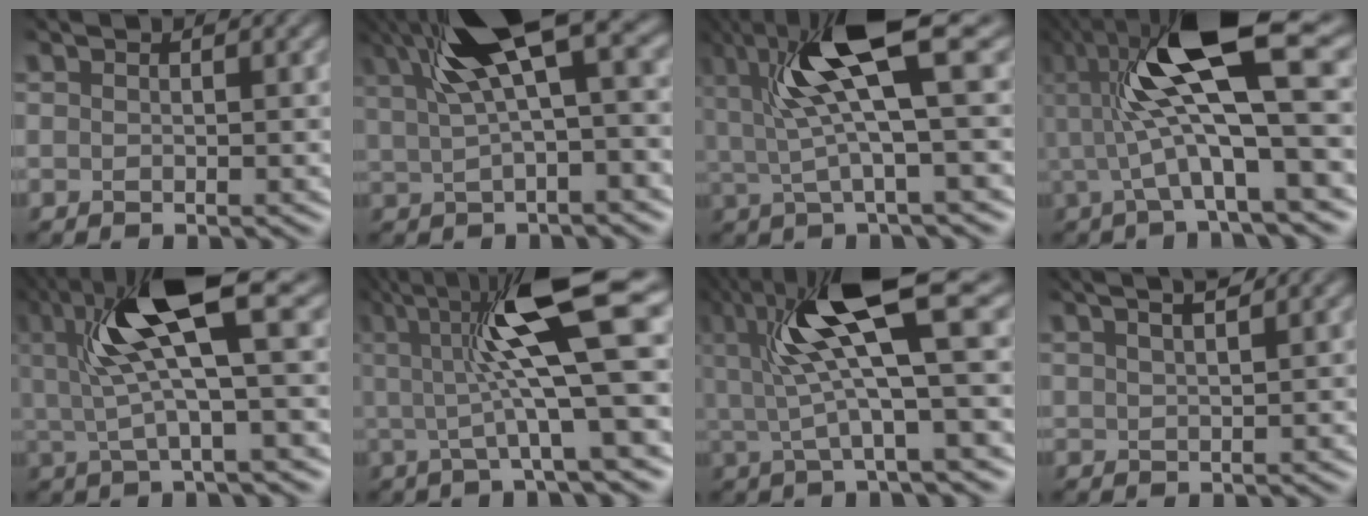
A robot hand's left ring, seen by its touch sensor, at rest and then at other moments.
{"total": 7.8, "force": [3.3, 2.4, 6.6], "torque": [-0.134, 0.014, 0.061]}
{"total": 7.0, "force": [2.1, 1.1, 6.6], "torque": [-0.142, -0.005, 0.046]}
{"total": 9.8, "force": [1.3, 2.1, 9.5], "torque": [-0.186, 0.001, 0.031]}
{"total": 7.3, "force": [2.3, 1.2, 6.8], "torque": [-0.146, -0.003, 0.050]}
{"total": 9.1, "force": [1.9, 1.5, 8.7], "torque": [-0.153, -0.001, 0.034]}
{"total": 7.7, "force": [1.9, 1.2, 7.3], "torque": [-0.153, -0.003, 0.043]}
{"total": 3.5, "force": [2.7, 0.8, 2.0], "torque": [-0.021, 0.022, 0.023]}